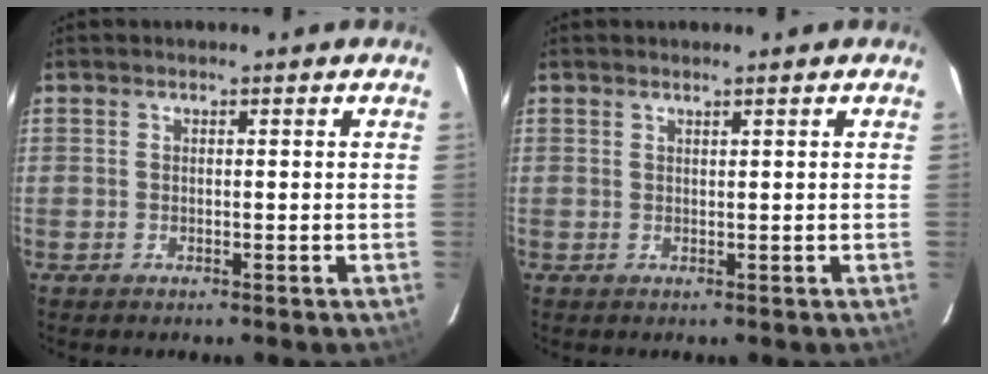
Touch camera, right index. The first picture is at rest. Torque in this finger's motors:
{"motor_torque": [-0.03, 0.13, -0.07, 0.00]}